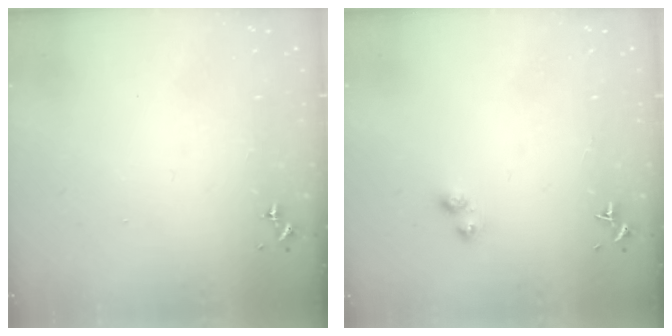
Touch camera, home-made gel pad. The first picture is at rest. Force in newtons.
{"total": 3.6, "press": 3.5, "slide": 0.5}